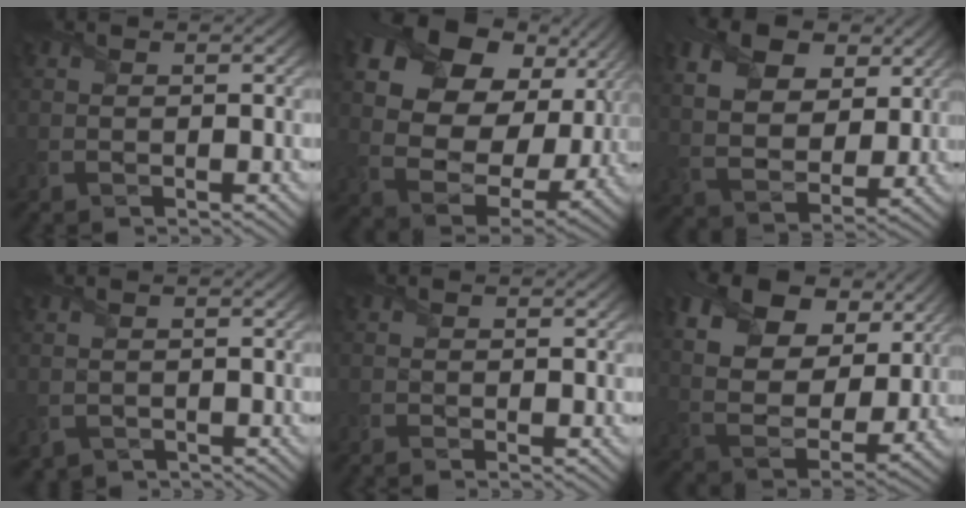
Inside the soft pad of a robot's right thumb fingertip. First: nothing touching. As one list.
[{"total": 19.0, "force": [5.8, 12.5, 13.1], "torque": [-0.281, 0.014, 0.126]}, {"total": 12.9, "force": [6.2, 7.6, 8.3], "torque": [-0.199, 0.011, 0.097]}, {"total": 0.8, "force": [-0.4, 0.7, 0.2], "torque": [-0.017, -0.006, -0.005]}, {"total": 0.9, "force": [-0.7, -0.1, 0.6], "torque": [-0.018, -0.004, -0.015]}, {"total": 17.8, "force": [8.9, 10.9, 10.9], "torque": [-0.254, 0.033, 0.155]}]